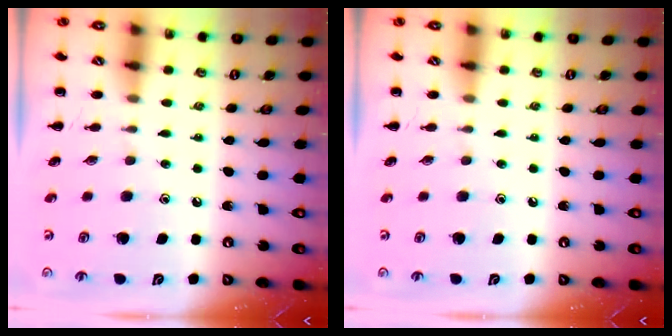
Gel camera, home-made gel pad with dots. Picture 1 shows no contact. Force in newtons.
{"total": 0.0}